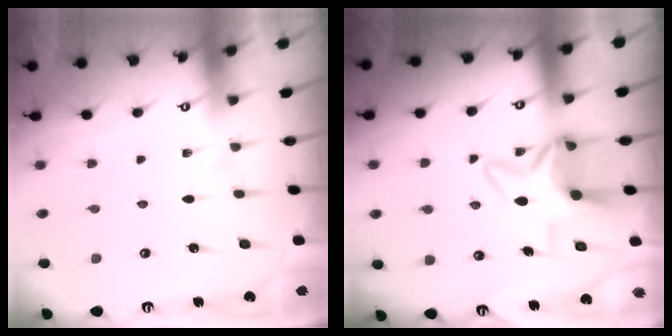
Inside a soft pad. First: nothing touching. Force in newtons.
{"total": 7.9, "press": 7.7, "slide": 1.9}